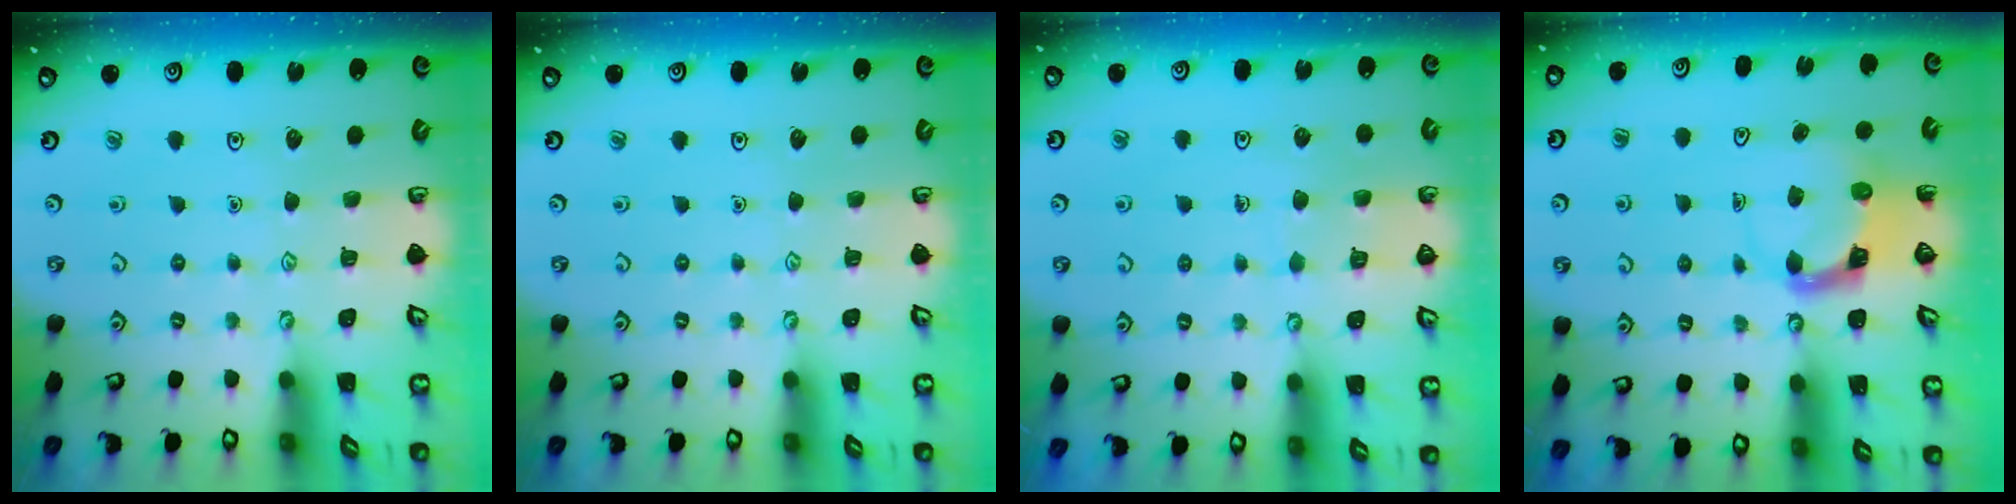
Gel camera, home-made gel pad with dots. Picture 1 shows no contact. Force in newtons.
{"total": 0.0}
{"total": 5.1, "press": 5.1, "slide": 0.4}
{"total": 3.8, "press": 3.8, "slide": 0.3}